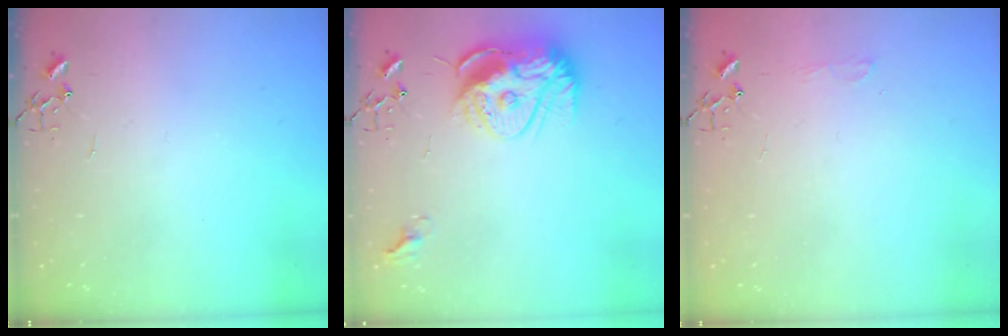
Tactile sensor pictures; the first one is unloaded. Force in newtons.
{"total": 15.6, "press": 15.6, "slide": 1.3}
{"total": 4.7, "press": 4.6, "slide": 0.7}